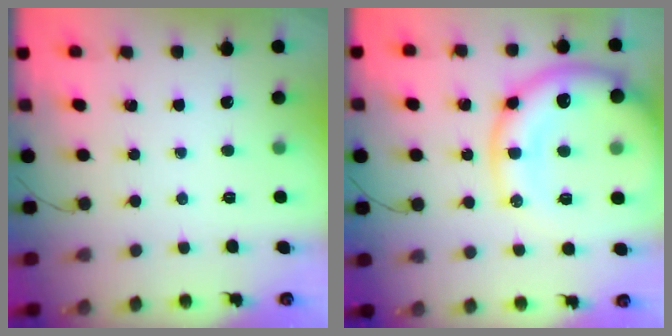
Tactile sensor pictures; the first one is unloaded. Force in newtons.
{"total": 19.0, "press": 18.7, "slide": 3.1}